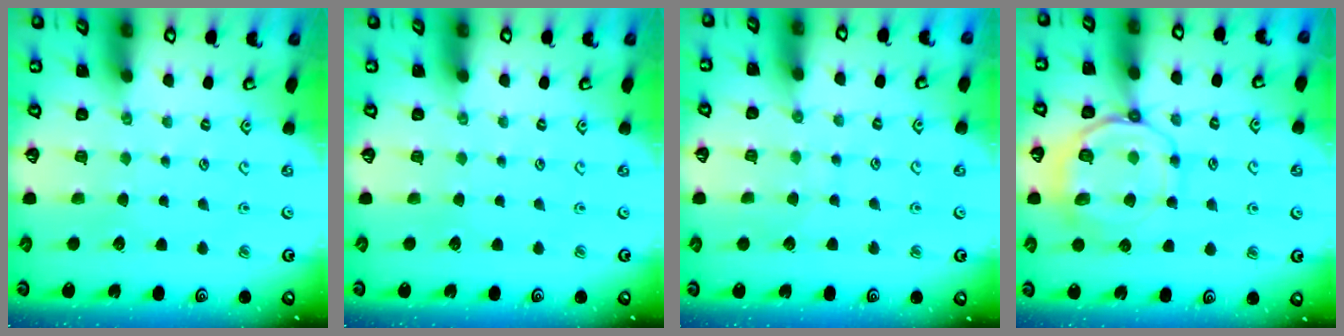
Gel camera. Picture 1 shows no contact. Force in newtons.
{"total": 0.0}
{"total": 5.1, "press": 5.1, "slide": 0.6}
{"total": 10.4, "press": 10.3, "slide": 1.4}